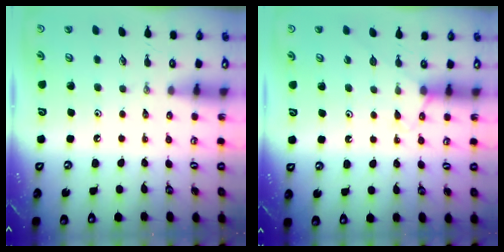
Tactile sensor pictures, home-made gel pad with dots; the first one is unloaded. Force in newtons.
{"total": 5.5, "press": 5.5, "slide": 0.6}